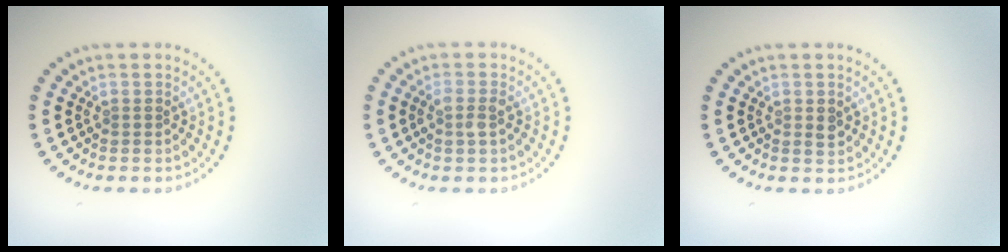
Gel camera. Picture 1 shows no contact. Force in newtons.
{"total": 1.5, "press": 1.4, "slide": 0.5}
{"total": 1.1, "press": 1.1, "slide": 0.1}